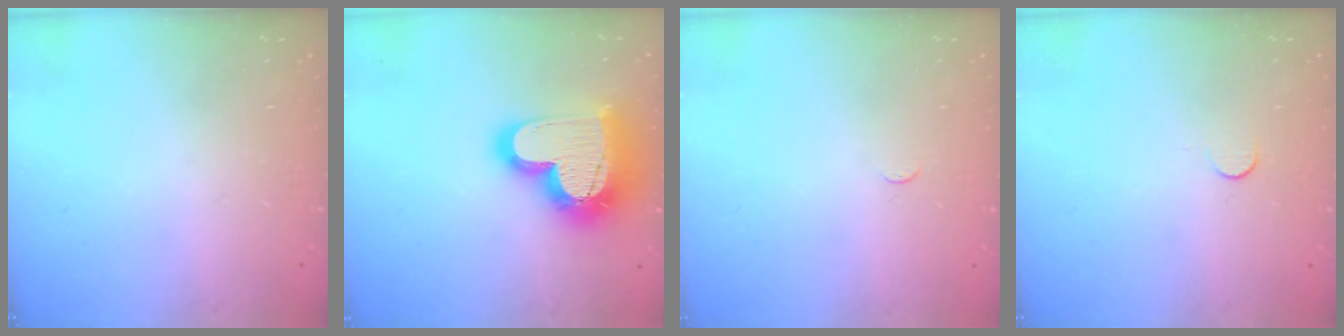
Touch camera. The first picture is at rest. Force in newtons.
{"total": 24.6, "press": 24.5, "slide": 1.8}
{"total": 2.9, "press": 2.8, "slide": 0.4}
{"total": 3.7, "press": 3.7, "slide": 0.4}